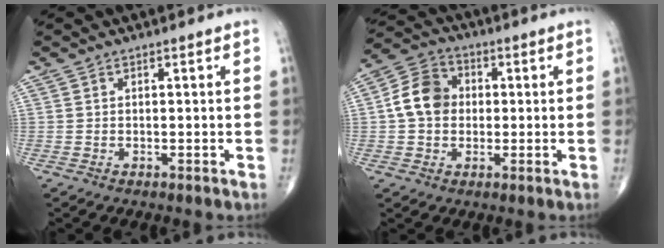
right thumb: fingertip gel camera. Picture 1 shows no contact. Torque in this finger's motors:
{"motor_torque": [0.63, 1.15, 0.30, -0.37, 0.24]}